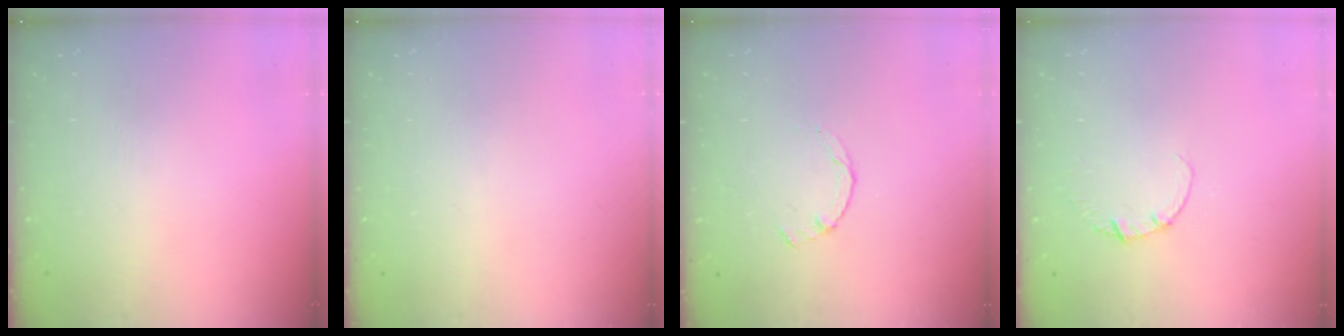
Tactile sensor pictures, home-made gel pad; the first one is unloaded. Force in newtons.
{"total": 0.0}
{"total": 0.9, "press": 0.9, "slide": 0.3}
{"total": 1.1, "press": 1.1, "slide": 0.1}